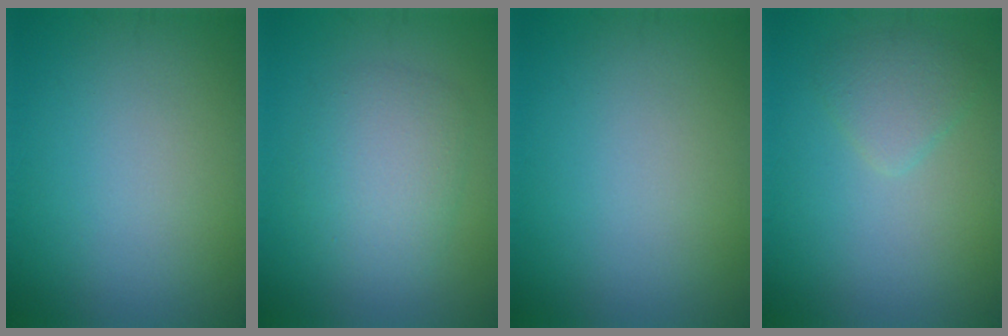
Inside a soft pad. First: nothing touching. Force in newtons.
{"total": 3.6, "press": 3.6, "slide": 0.2}
{"total": 0.0}
{"total": 2.0, "press": 2.0, "slide": 0.2}